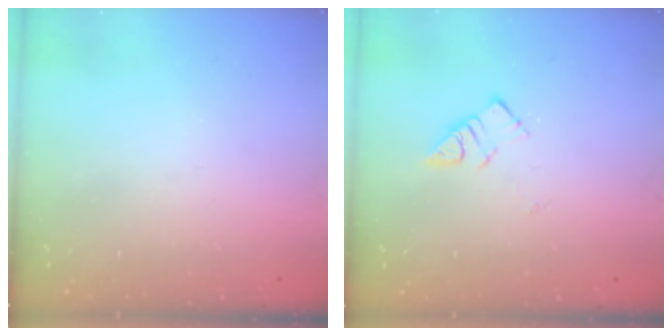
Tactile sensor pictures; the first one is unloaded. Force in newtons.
{"total": 5.0, "press": 5.0, "slide": 0.2}